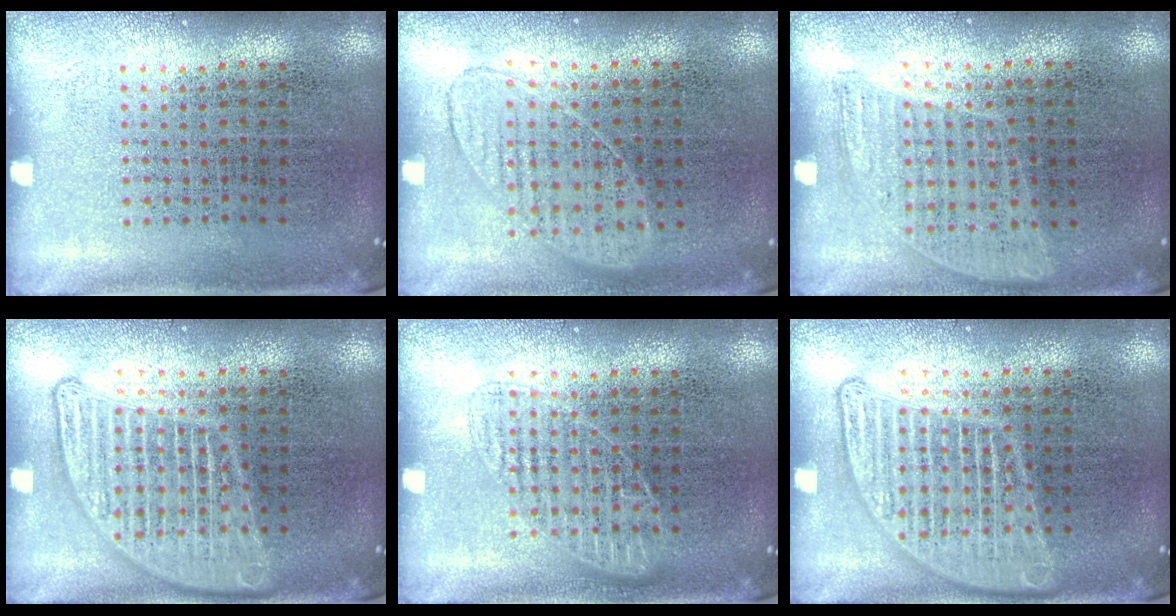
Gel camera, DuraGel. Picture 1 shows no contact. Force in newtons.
{"total": 1.0, "press": 0.9, "slide": 0.4}
{"total": 0.8, "press": 0.8, "slide": 0.3}
{"total": 2.9, "press": 2.9, "slide": 0.3}
{"total": 1.8, "press": 1.7, "slide": 0.4}
{"total": 3.1, "press": 3.1, "slide": 0.3}